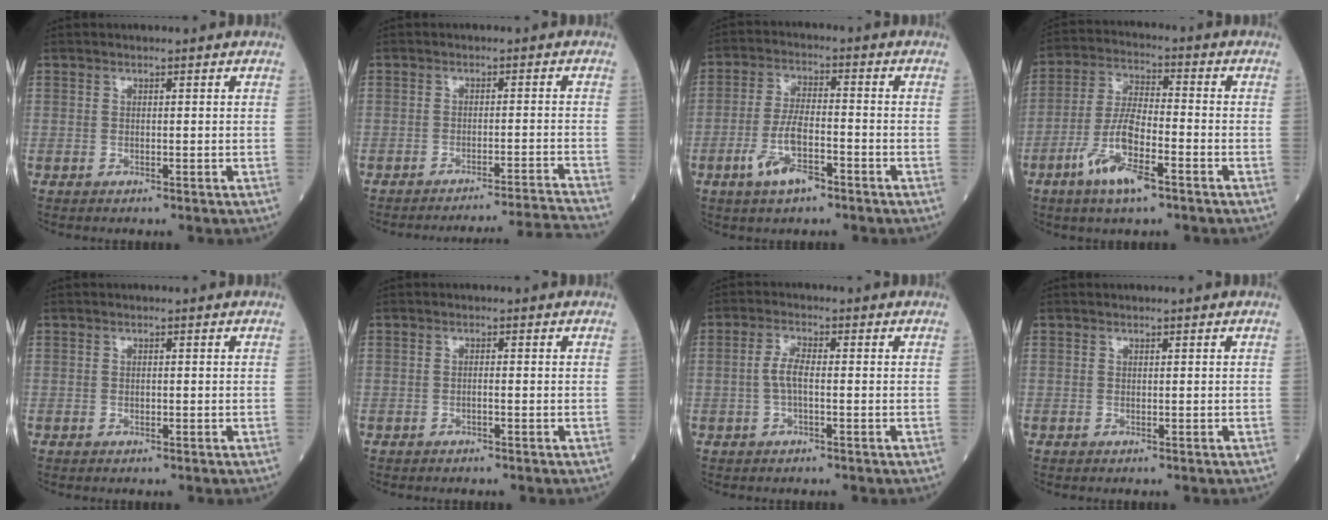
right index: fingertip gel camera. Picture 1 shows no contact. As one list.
[{"total": 11.4, "force": [-10.5, -4.2, 0.8], "torque": [0.009, -0.017, -0.142]}, {"total": 7.3, "force": [-3.7, 2.2, 6.0], "torque": [-0.121, -0.003, -0.069]}, {"total": 9.9, "force": [-5.1, 2.0, 8.2], "torque": [-0.168, -0.010, -0.096]}, {"total": 0.5, "force": [-0.1, 0.2, 0.5], "torque": [-0.012, -0.001, -0.002]}, {"total": 0.7, "force": [-0.4, 0.0, 0.6], "torque": [-0.011, 0.001, -0.007]}, {"total": 3.1, "force": [-0.4, 0.8, 3.0], "torque": [-0.064, 0.004, -0.008]}, {"total": 0.0}]